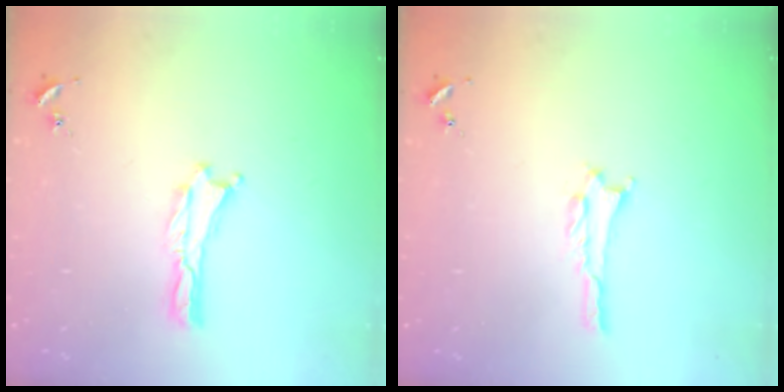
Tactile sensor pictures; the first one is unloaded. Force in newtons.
{"total": 0.6, "press": 0.6, "slide": 0.1}